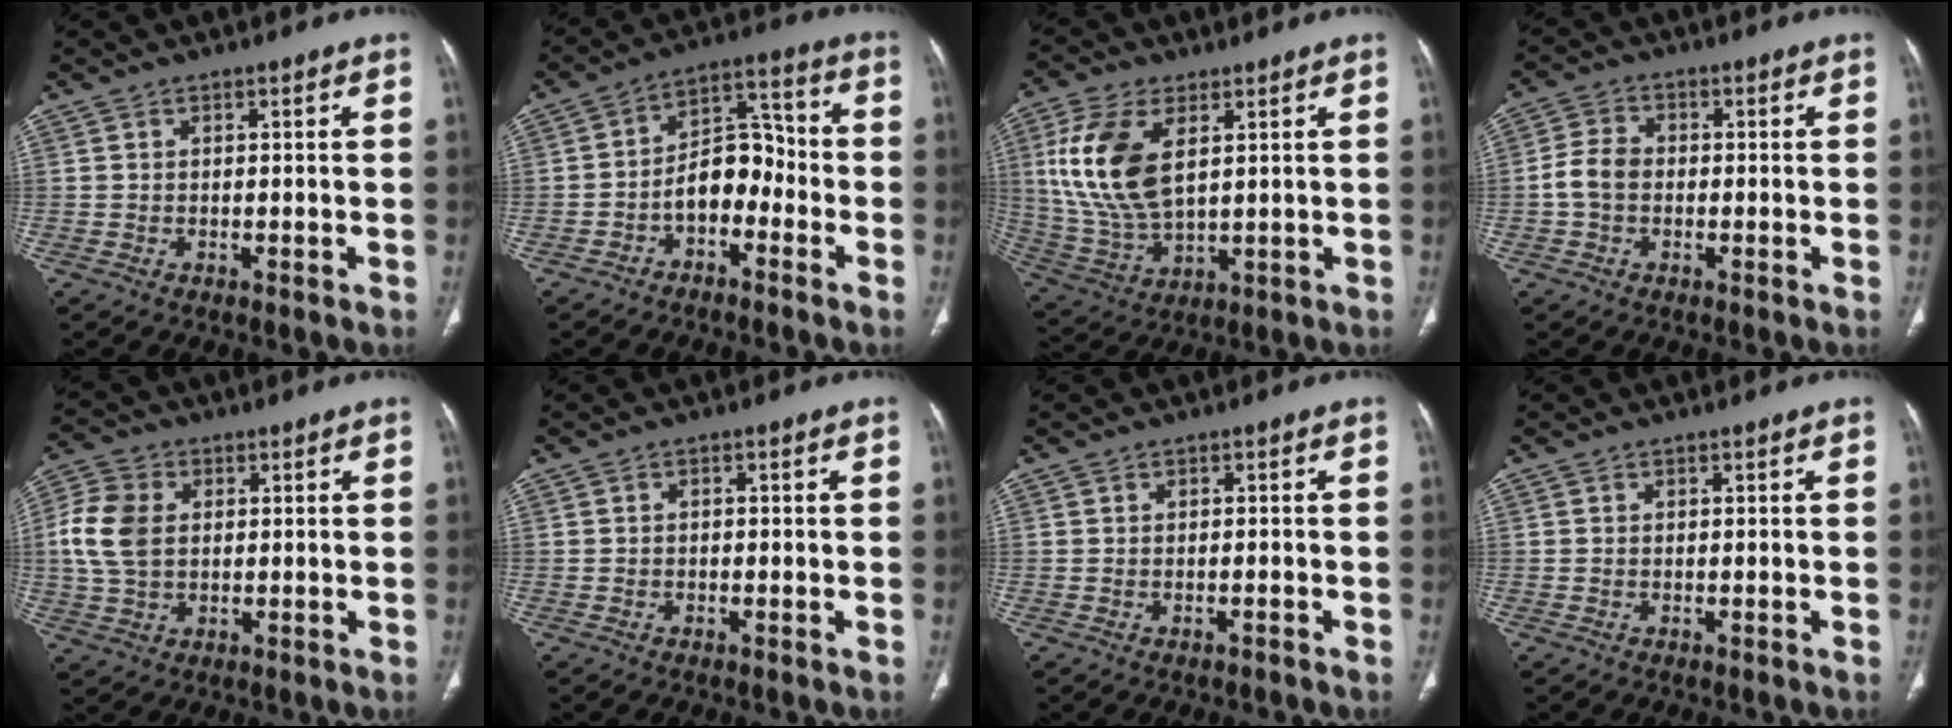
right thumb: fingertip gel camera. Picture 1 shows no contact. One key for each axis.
{"total": 9.1, "fx": -3.3, "fy": 5.9, "fz": 6.2, "tx": -0.072, "ty": 0.051, "tz": -0.065}
{"total": 15.1, "fx": 4.2, "fy": 8.0, "fz": 12.1, "tx": -0.256, "ty": -0.012, "tz": 0.093}
{"total": 5.0, "fx": -0.7, "fy": 3.7, "fz": 3.2, "tx": -0.061, "ty": 0.016, "tz": -0.020}
{"total": 9.8, "fx": 1.2, "fy": 7.0, "fz": 6.7, "tx": -0.142, "ty": 0.008, "tz": 0.025}
{"total": 0.5, "fx": -0.2, "fy": 0.4, "fz": 0.2, "tx": -0.003, "ty": 0.002, "tz": -0.005}
{"total": 0.5, "fx": -0.4, "fy": 0.1, "fz": 0.3, "tx": -0.014, "ty": 0.006, "tz": -0.005}
{"total": 0.0}